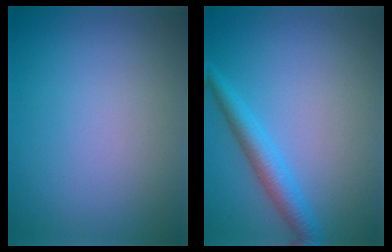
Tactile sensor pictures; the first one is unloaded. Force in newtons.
{"total": 3.1, "press": 3.1, "slide": 0.1}